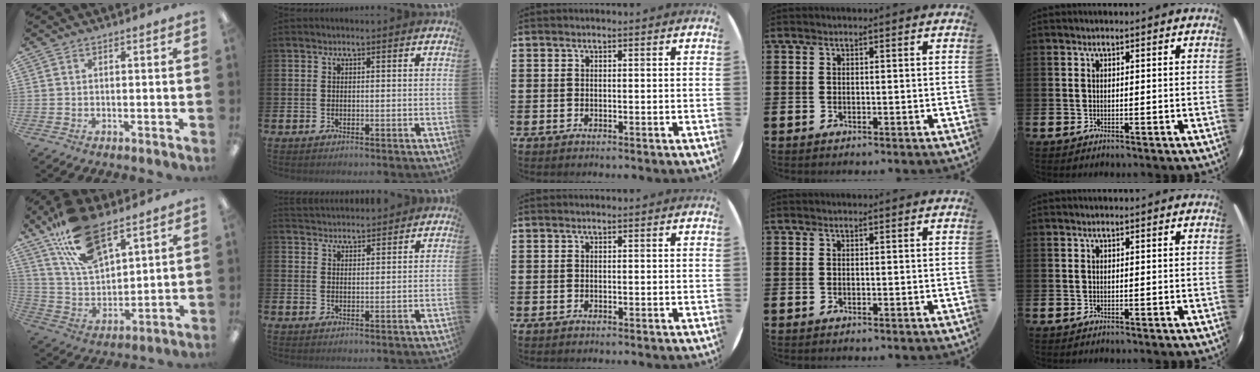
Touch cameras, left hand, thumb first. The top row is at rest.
{"thumb": {"total": 17.8, "force": [11.8, 8.0, 10.7], "torque": [-0.210, -0.040, 0.214]}, "index": {"total": 3.1, "force": [3.1, 0.5, -0.2], "torque": [-0.001, -0.016, 0.057]}}